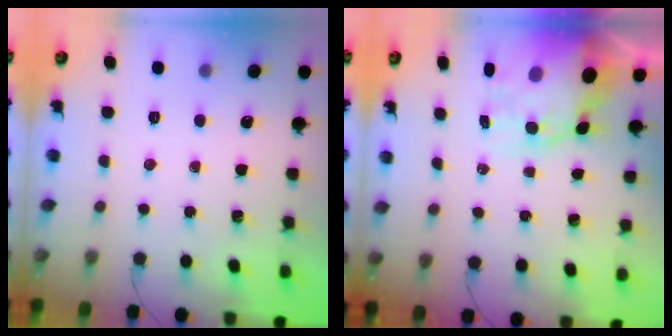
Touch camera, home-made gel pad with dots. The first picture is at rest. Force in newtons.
{"total": 8.2, "press": 7.7, "slide": 2.7}